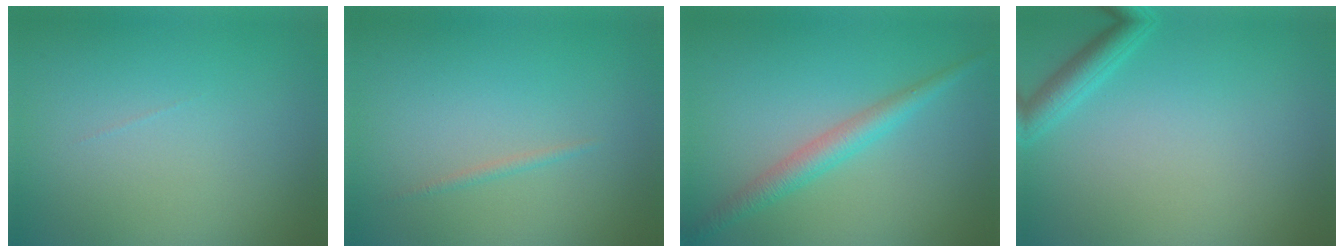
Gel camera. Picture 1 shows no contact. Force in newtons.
{"total": 0.6, "press": 0.6, "slide": 0.0}
{"total": 2.8, "press": 2.8, "slide": 0.1}
{"total": 2.3, "press": 2.3, "slide": 0.1}